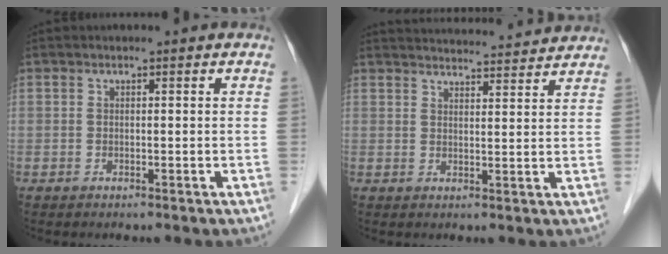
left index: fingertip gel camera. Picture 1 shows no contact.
{"total": 15.6, "force": [15.2, 1.4, 3.5], "torque": [-0.048, 0.022, 0.197]}